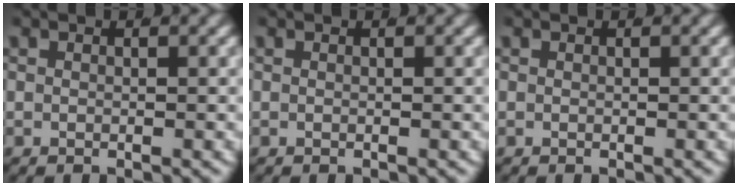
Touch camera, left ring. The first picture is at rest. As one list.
[{"total": 0.0}, {"total": 0.0}]